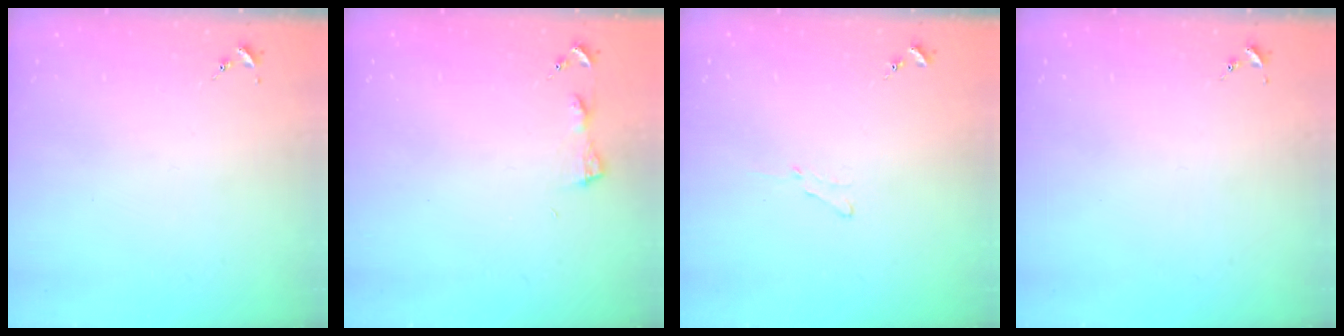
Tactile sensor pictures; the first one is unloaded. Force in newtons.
{"total": 3.2, "press": 3.1, "slide": 0.3}
{"total": 3.6, "press": 3.6, "slide": 0.4}
{"total": 0.0}